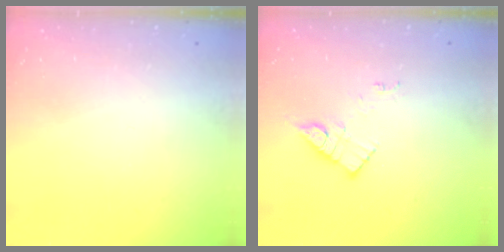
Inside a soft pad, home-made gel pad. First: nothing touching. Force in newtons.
{"total": 10.4, "press": 10.4, "slide": 0.6}